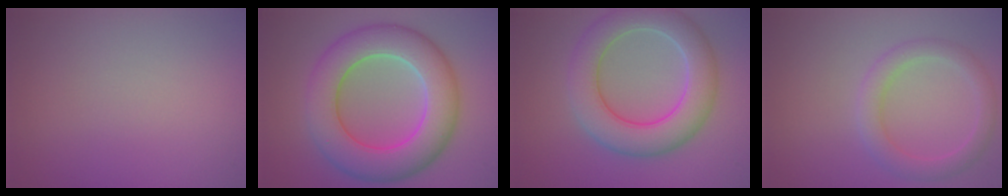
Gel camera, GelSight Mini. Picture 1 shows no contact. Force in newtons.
{"total": 9.1, "press": 9.1, "slide": 0.3}
{"total": 7.0, "press": 7.0, "slide": 0.3}
{"total": 2.8, "press": 2.8, "slide": 0.1}